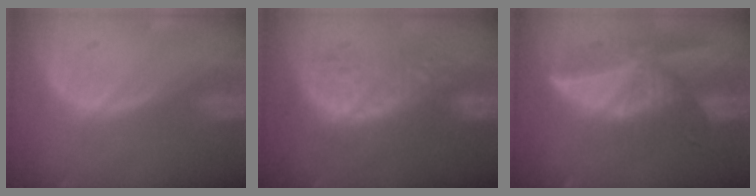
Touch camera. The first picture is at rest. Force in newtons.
{"total": 9.1, "press": 8.6, "slide": 3.0}
{"total": 8.2, "press": 7.8, "slide": 2.5}